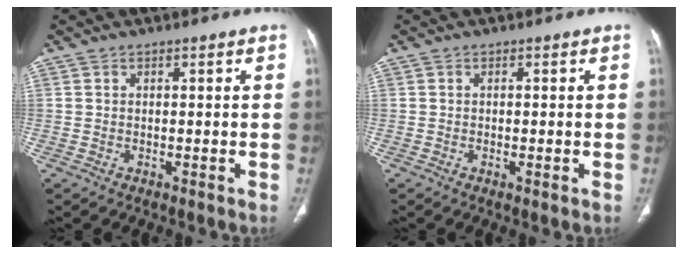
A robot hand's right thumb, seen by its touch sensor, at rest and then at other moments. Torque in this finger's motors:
{"motor_torque": [-0.18, -0.01, -0.48, 0.02, -0.02]}